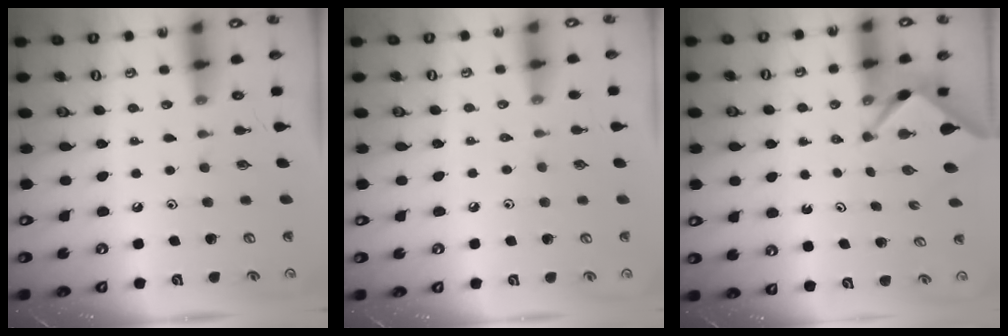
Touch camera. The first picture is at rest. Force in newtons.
{"total": 4.3, "press": 4.3, "slide": 0.8}
{"total": 2.4, "press": 2.4, "slide": 0.3}